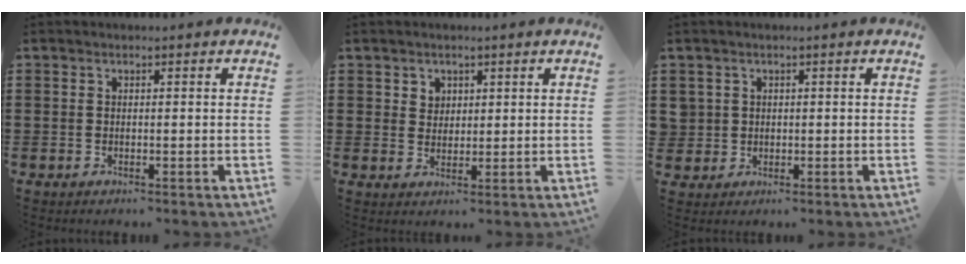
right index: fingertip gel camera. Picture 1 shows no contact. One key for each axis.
{"total": 2.4, "fx": 1.4, "fy": 1.9, "fz": 0.3, "tx": -0.005, "ty": 0.006, "tz": 0.024}
{"total": 1.9, "fx": 0.4, "fy": 1.8, "fz": 0.0, "tx": -0.010, "ty": 0.009, "tz": 0.004}